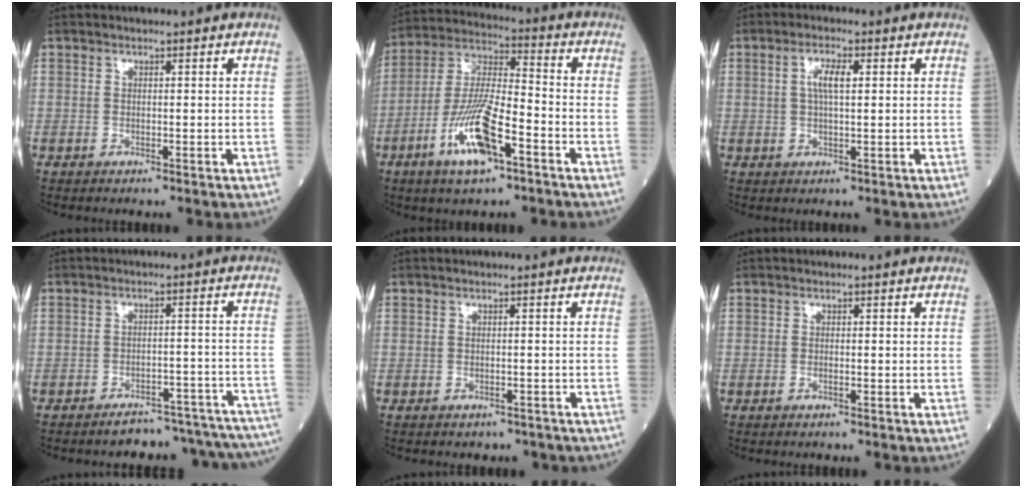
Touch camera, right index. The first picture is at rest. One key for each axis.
{"total": 13.0, "fx": -6.0, "fy": 2.8, "fz": 11.2, "tx": -0.224, "ty": -0.006, "tz": -0.113}
{"total": 3.6, "fx": 0.9, "fy": 0.8, "fz": 3.4, "tx": -0.069, "ty": 0.006, "tz": 0.016}
{"total": 15.2, "fx": -14.8, "fy": 2.3, "fz": 2.7, "tx": 0.019, "ty": 0.029, "tz": -0.172}
{"total": 4.0, "fx": -3.4, "fy": 2.0, "fz": 0.8, "tx": -0.009, "ty": 0.007, "tz": -0.036}
{"total": 0.0}